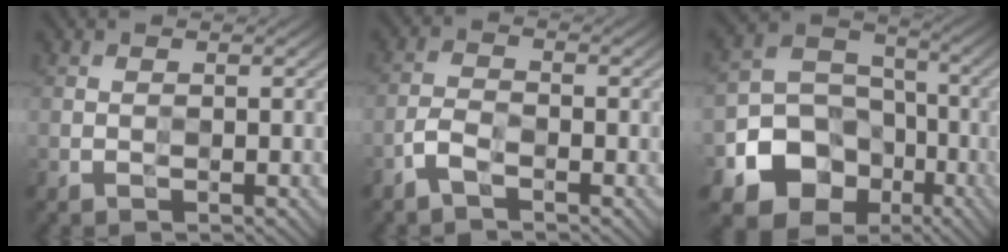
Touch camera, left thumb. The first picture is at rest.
{"total": 2.6, "force": [-1.8, 0.8, 1.7], "torque": [-0.043, 0.005, -0.047]}
{"total": 13.9, "force": [-6.1, 11.4, 5.2], "torque": [-0.129, -0.031, -0.127]}